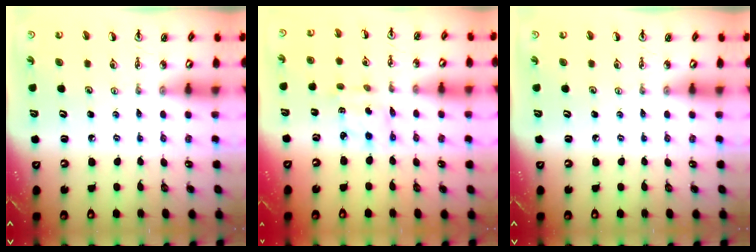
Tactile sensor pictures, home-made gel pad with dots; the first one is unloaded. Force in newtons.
{"total": 2.1, "press": 2.0, "slide": 0.4}
{"total": 0.0}